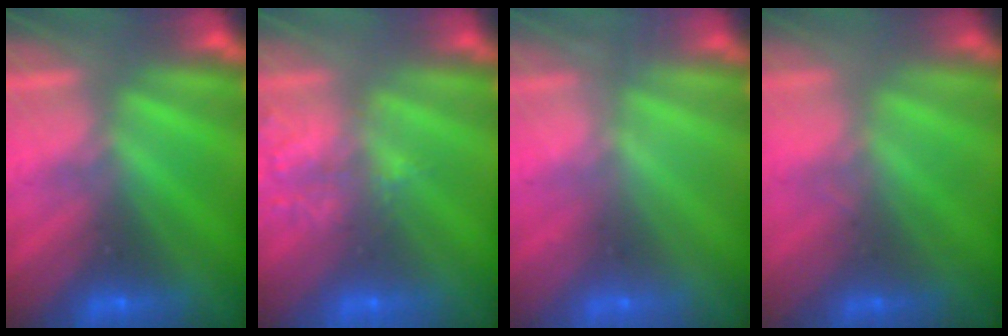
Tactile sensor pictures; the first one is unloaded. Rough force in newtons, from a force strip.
{"total": 1.6}
{"total": 2.5}
{"total": 1.8}